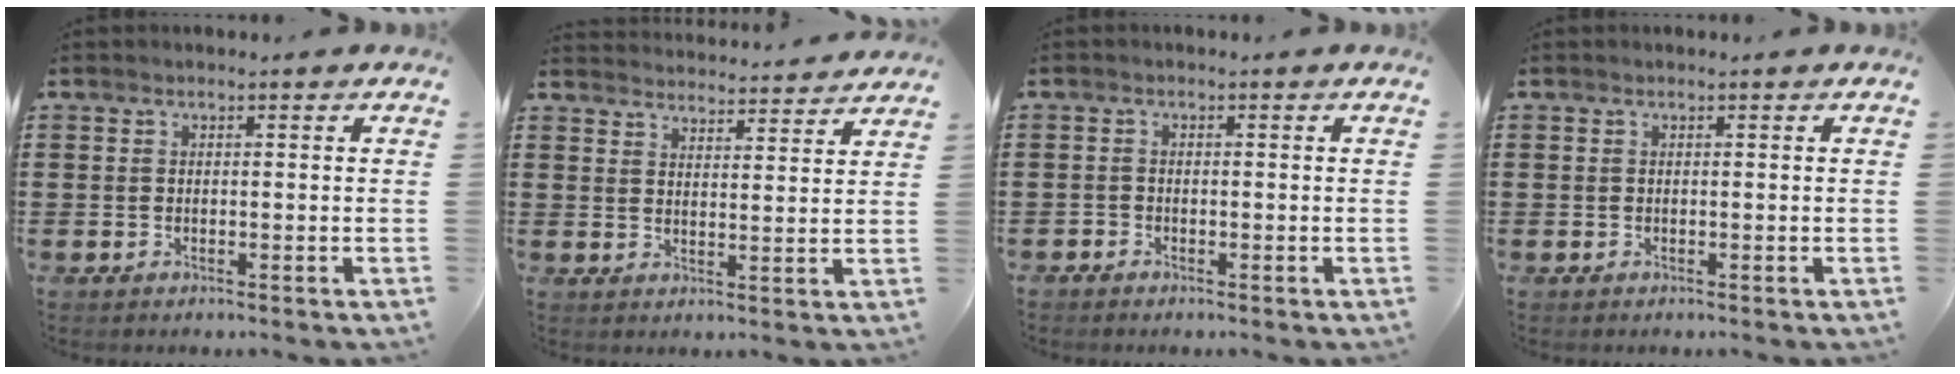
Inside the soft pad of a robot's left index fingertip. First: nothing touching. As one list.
[{"total": 3.9, "force": [3.9, -0.2, -0.3], "torque": [-0.001, -0.030, 0.068]}, {"total": 0.9, "force": [-0.9, 0.3, 0.0], "torque": [-0.004, 0.000, -0.018]}, {"total": 0.0}]